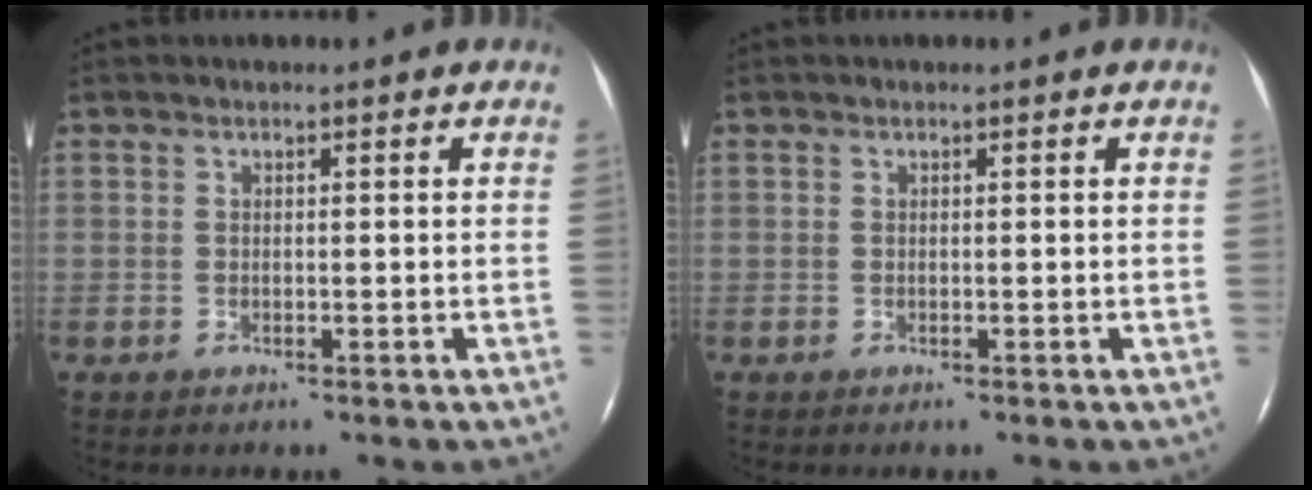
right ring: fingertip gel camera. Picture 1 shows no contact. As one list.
[{"total": 0.0}]